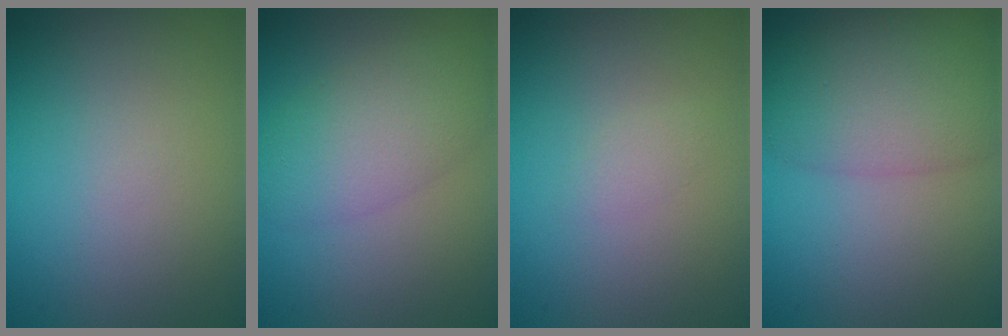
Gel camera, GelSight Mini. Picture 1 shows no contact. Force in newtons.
{"total": 4.7, "press": 4.7, "slide": 0.1}
{"total": 0.9, "press": 0.9, "slide": 0.0}
{"total": 6.7, "press": 6.7, "slide": 0.4}